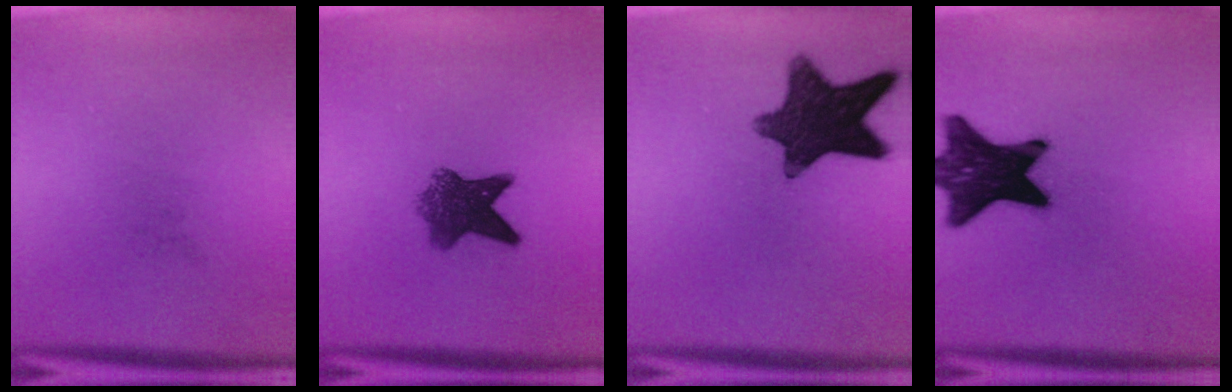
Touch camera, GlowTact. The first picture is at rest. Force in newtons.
{"total": 6.8}
{"total": 12.8}
{"total": 16.7}